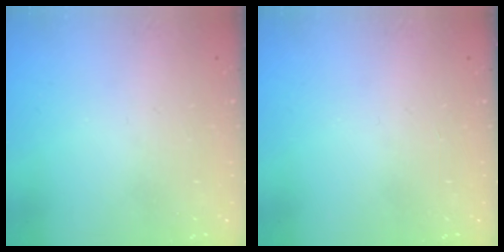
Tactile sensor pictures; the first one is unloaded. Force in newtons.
{"total": 0.0}